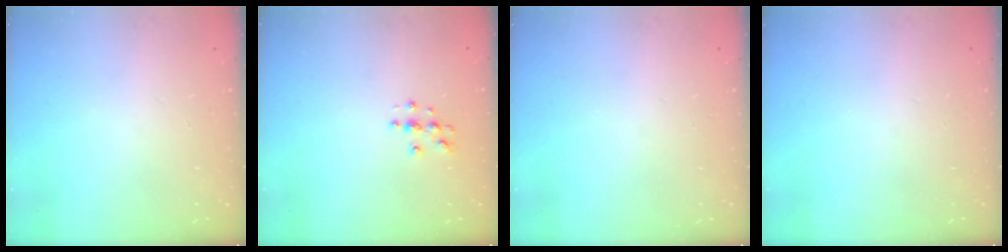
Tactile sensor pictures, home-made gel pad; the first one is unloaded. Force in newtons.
{"total": 3.8, "press": 3.8, "slide": 0.4}
{"total": 0.0}
{"total": 0.0}